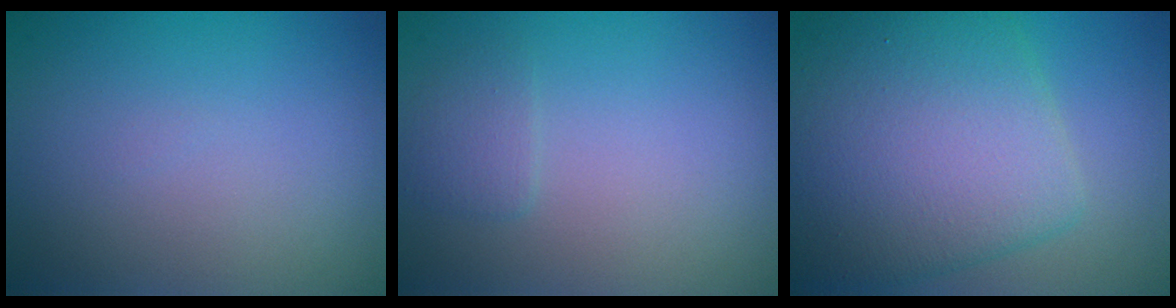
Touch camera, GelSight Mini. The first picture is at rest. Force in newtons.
{"total": 1.2, "press": 1.1, "slide": 0.3}
{"total": 9.6, "press": 9.6, "slide": 0.3}